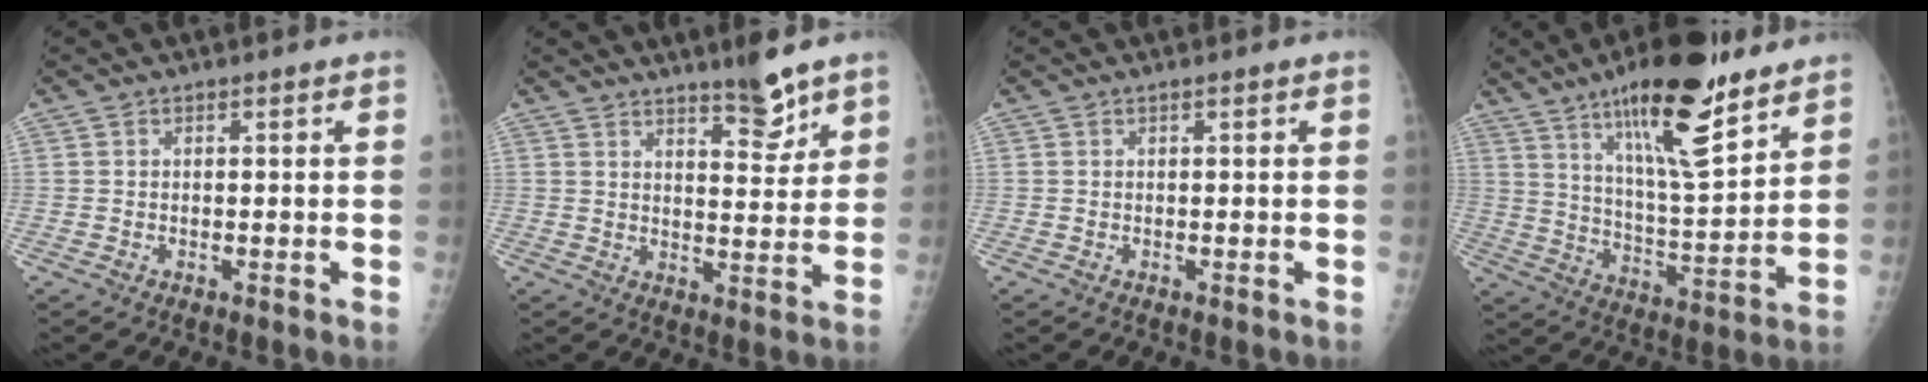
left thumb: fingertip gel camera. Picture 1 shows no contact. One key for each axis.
{"total": 6.4, "fx": 5.1, "fy": 1.4, "fz": 3.6, "tx": -0.038, "ty": -0.043, "tz": 0.078}
{"total": 0.0}
{"total": 19.5, "fx": 12.9, "fy": 4.8, "fz": 13.9, "tx": -0.199, "ty": -0.072, "tz": 0.215}